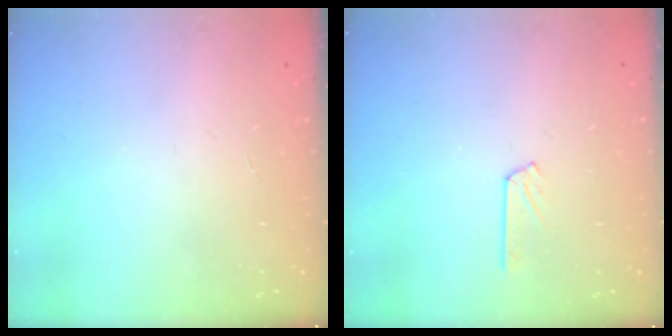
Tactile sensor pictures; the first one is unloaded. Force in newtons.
{"total": 3.5, "press": 3.4, "slide": 0.3}